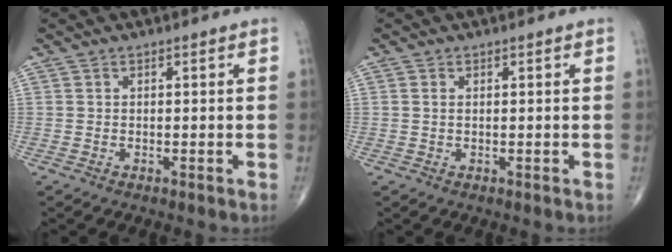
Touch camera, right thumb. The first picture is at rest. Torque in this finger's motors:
{"motor_torque": [-0.09, 0.12, 0.01, 0.13, -0.05]}